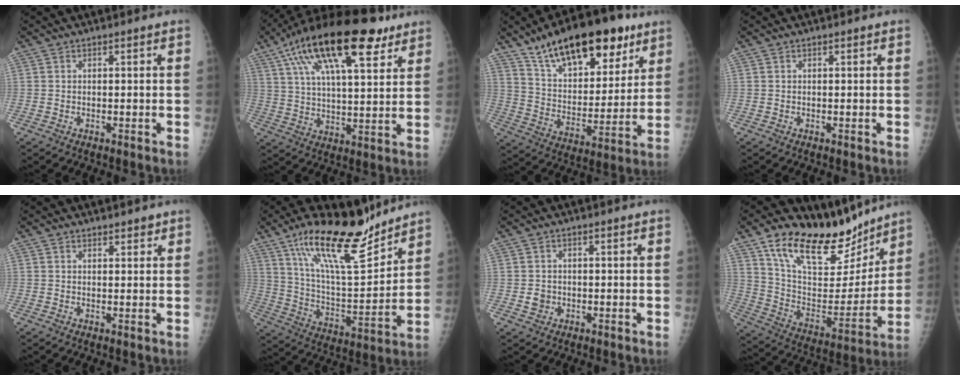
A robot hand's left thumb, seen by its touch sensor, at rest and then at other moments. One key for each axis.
{"total": 22.6, "fx": 12.4, "fy": 8.1, "fz": 17.0, "tx": -0.280, "ty": -0.014, "tz": 0.209}
{"total": 23.3, "fx": 14.9, "fy": 10.3, "fz": 14.5, "tx": -0.191, "ty": -0.047, "tz": 0.248}
{"total": 0.0}
{"total": 1.7, "fx": 1.4, "fy": 0.8, "fz": 0.6, "tx": 0.005, "ty": -0.009, "tz": 0.017}
{"total": 20.3, "fx": 15.1, "fy": 5.2, "fz": 12.5, "tx": -0.178, "ty": -0.085, "tz": 0.266}
{"total": 2.1, "fx": -0.3, "fy": 1.9, "fz": 0.7, "tx": -0.001, "ty": 0.004, "tz": -0.001}
{"total": 22.0, "fx": 16.8, "fy": 9.2, "fz": 10.8, "tx": -0.128, "ty": -0.087, "tz": 0.289}